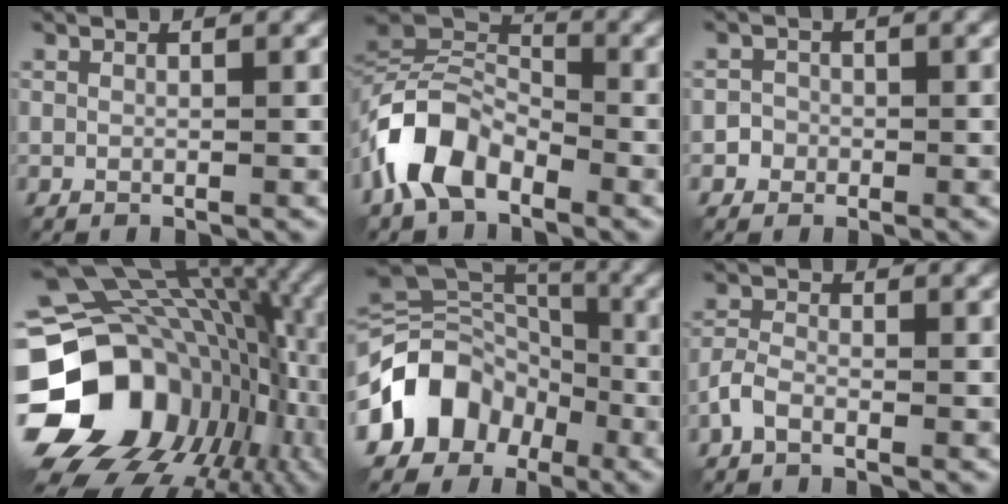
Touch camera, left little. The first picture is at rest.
{"total": 7.6, "force": [-4.2, 4.4, 4.5], "torque": [-0.084, 0.006, -0.095]}
{"total": 1.4, "force": [-0.6, 1.3, 0.1], "torque": [0.015, 0.004, -0.013]}
{"total": 19.4, "force": [-3.0, 15.2, 11.6], "torque": [-0.246, -0.023, -0.031]}
{"total": 9.1, "force": [-4.3, 6.9, 4.0], "torque": [-0.065, 0.009, -0.099]}
{"total": 1.9, "force": [-1.3, 0.8, 1.1], "torque": [-0.025, 0.004, -0.035]}